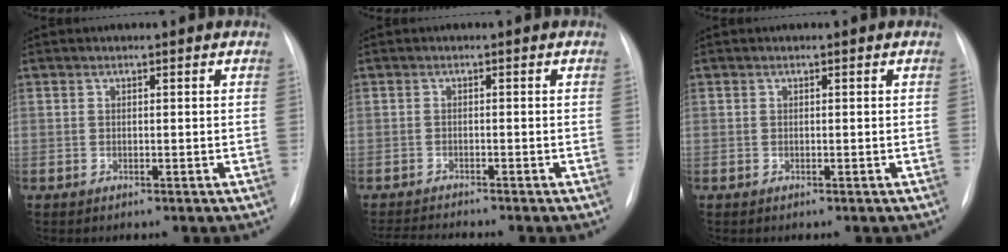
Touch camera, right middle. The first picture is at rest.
{"total": 4.3, "force": [-4.1, -0.8, 1.1], "torque": [-0.020, -0.018, -0.068]}
{"total": 0.0}